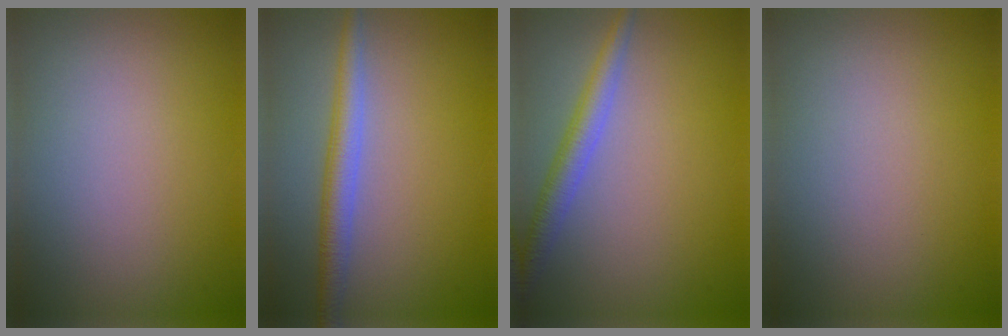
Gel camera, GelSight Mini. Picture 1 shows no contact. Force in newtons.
{"total": 2.9, "press": 2.9, "slide": 0.1}
{"total": 2.9, "press": 2.9, "slide": 0.2}
{"total": 0.0}